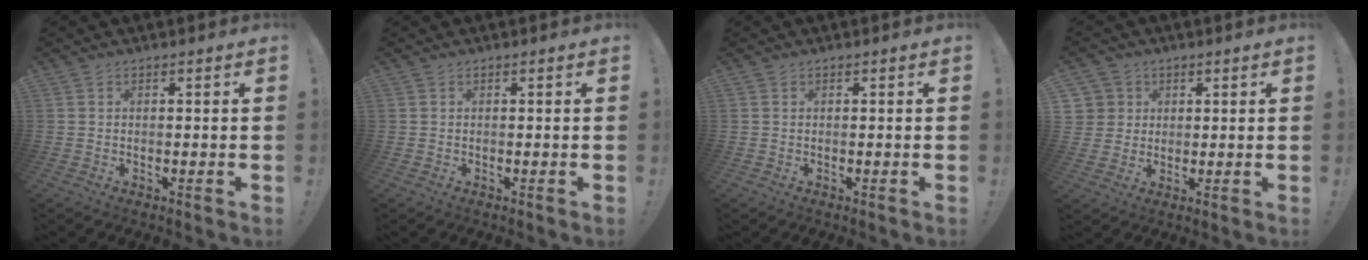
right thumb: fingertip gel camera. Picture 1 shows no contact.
{"total": 0.0}
{"total": 0.0}
{"total": 5.2, "force": [1.9, 4.8, 0.4], "torque": [-0.007, -0.010, 0.039]}